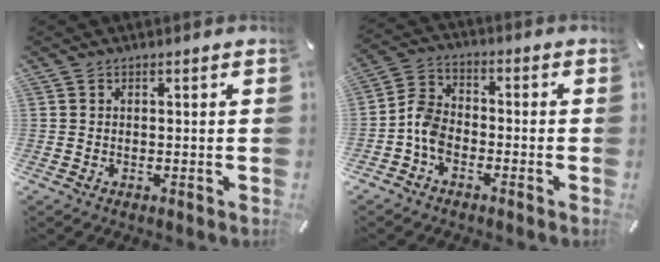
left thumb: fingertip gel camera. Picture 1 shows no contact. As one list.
[{"total": 6.5, "force": [-3.1, 4.7, 3.3], "torque": [-0.079, 0.020, -0.061]}]